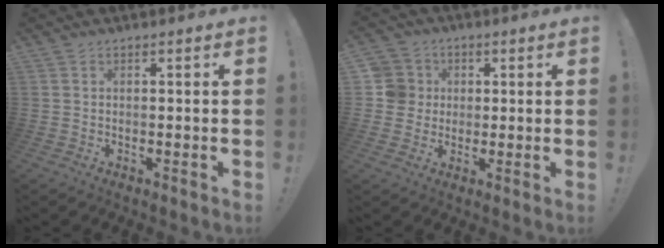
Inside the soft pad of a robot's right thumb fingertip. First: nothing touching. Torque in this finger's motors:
{"motor_torque": [0.24, 0.03, 0.00, -0.16, 0.00]}